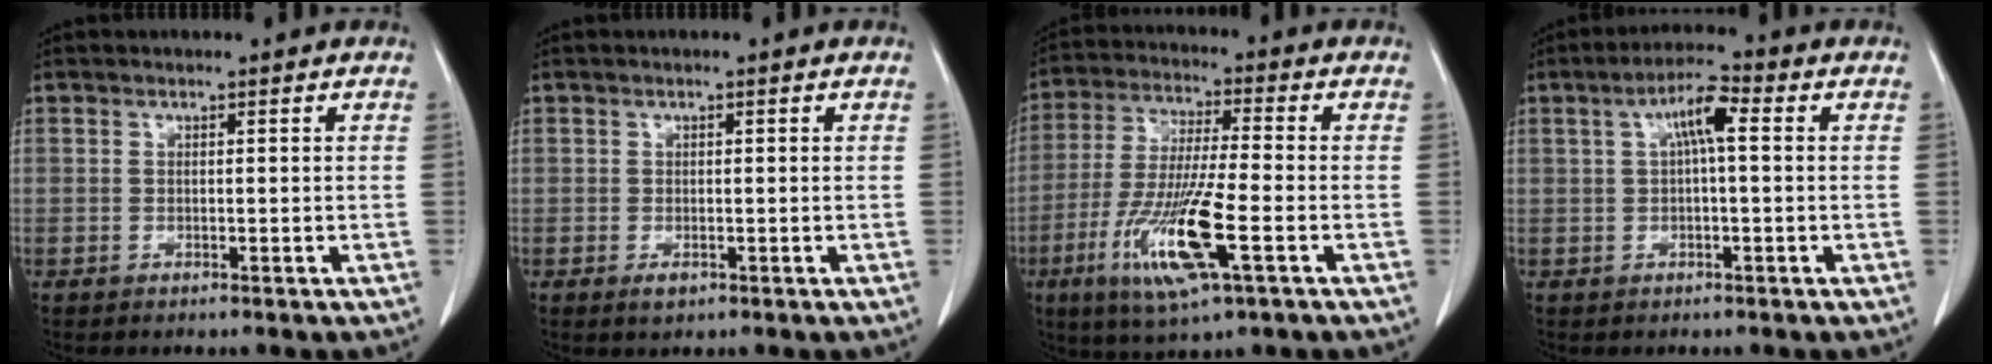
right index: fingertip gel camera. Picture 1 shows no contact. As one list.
[{"total": 1.3, "force": [-0.5, 0.9, 0.9], "torque": [-0.009, 0.000, -0.003]}, {"total": 14.1, "force": [-5.1, 1.2, 13.1], "torque": [-0.268, -0.026, -0.093]}, {"total": 5.2, "force": [1.1, 0.9, 5.0], "torque": [-0.092, 0.017, 0.018]}]